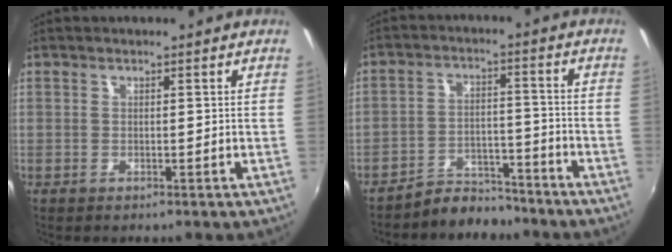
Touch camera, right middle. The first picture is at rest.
{"total": 7.1, "force": [-6.6, 2.5, 0.5], "torque": [-0.020, 0.019, -0.102]}